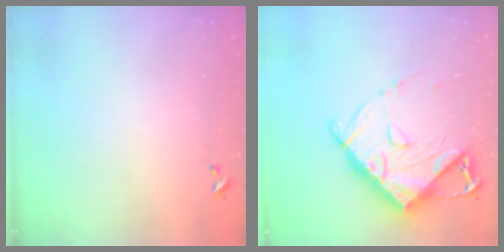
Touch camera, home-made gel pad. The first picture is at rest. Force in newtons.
{"total": 13.6, "press": 13.6, "slide": 0.8}